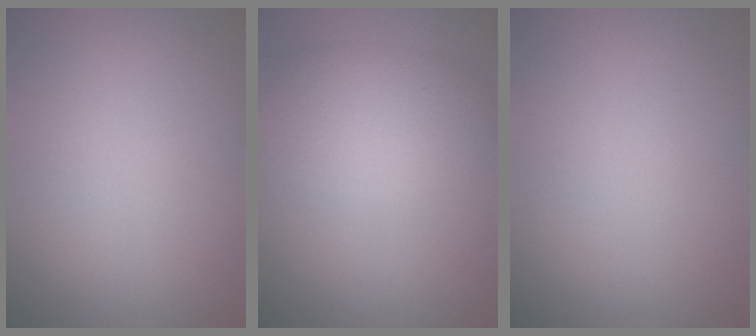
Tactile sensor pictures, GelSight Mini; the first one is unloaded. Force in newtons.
{"total": 5.4, "press": 5.4, "slide": 0.2}
{"total": 0.0}